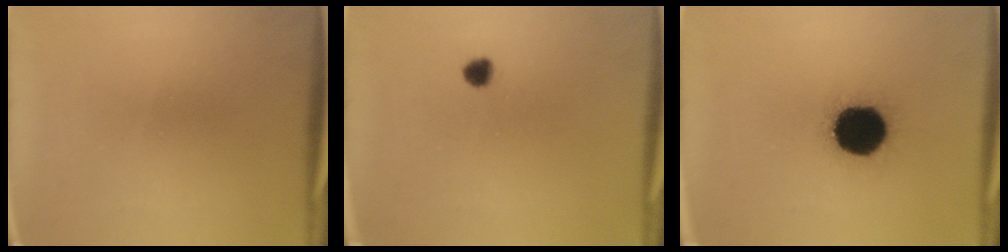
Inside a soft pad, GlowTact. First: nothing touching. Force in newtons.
{"total": 1.9}
{"total": 19.7}